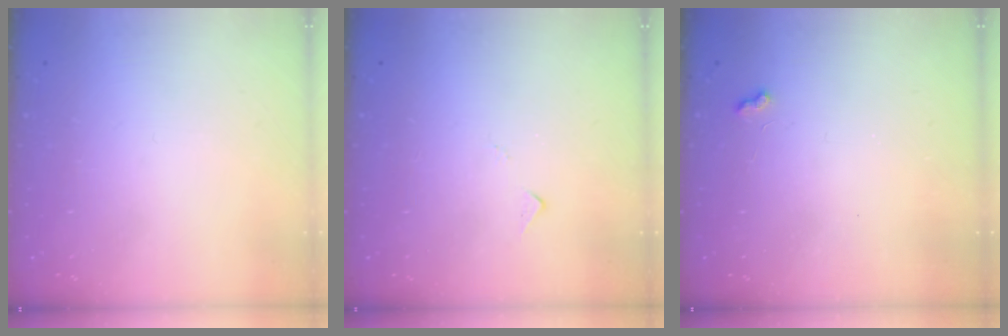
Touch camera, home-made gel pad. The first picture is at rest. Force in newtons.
{"total": 5.6, "press": 5.6, "slide": 0.3}
{"total": 1.8, "press": 1.8, "slide": 0.4}